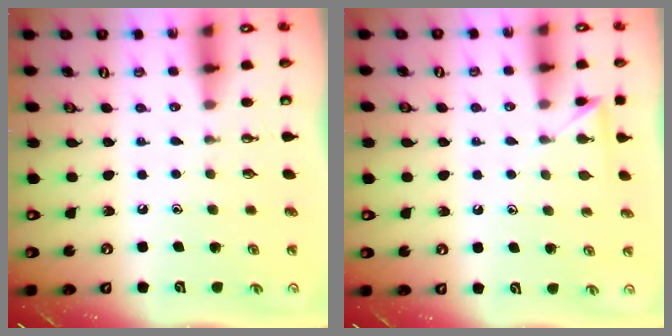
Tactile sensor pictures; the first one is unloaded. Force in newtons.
{"total": 3.9, "press": 3.9, "slide": 0.3}